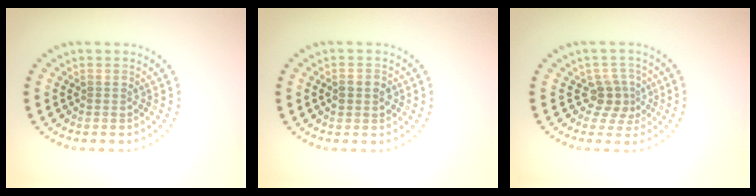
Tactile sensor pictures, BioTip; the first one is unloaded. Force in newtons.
{"total": 1.4, "press": 1.4, "slide": 0.1}
{"total": 2.4, "press": 1.7, "slide": 1.7}